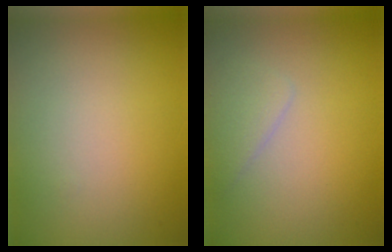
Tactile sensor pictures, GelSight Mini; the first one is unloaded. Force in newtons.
{"total": 1.7, "press": 1.7, "slide": 0.1}